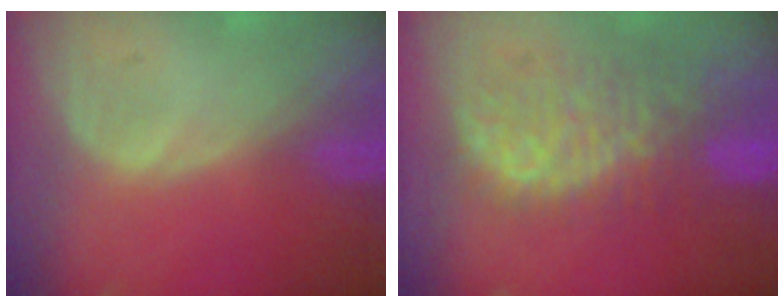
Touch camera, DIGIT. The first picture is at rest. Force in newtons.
{"total": 10.4, "press": 9.4, "slide": 4.6}